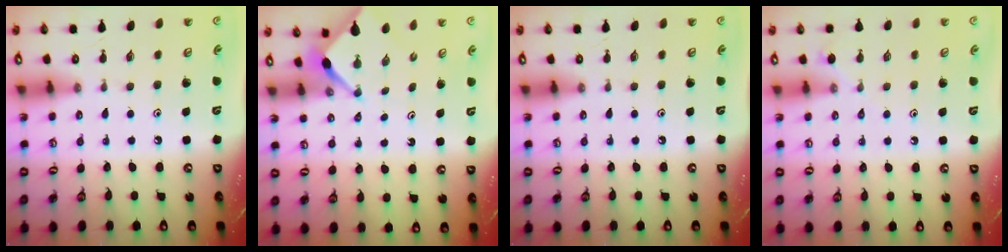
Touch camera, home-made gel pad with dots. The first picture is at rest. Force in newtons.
{"total": 2.5, "press": 2.5, "slide": 0.3}
{"total": 0.0}
{"total": 3.6, "press": 3.6, "slide": 0.7}